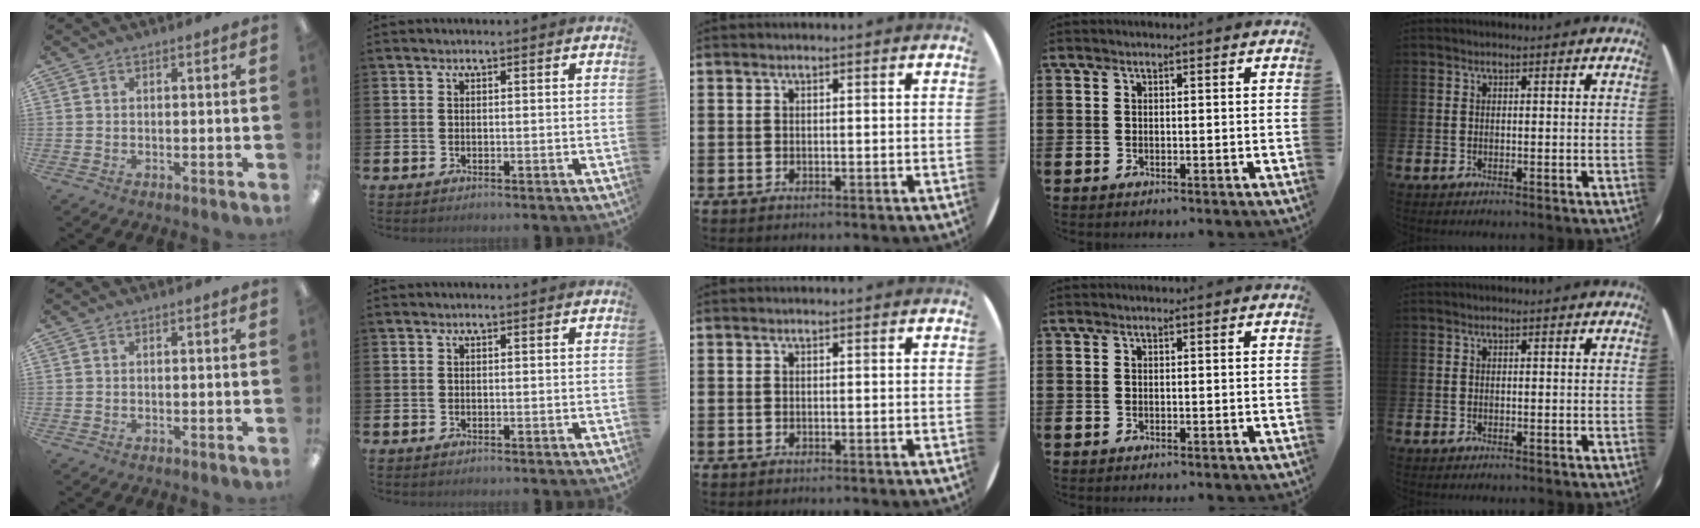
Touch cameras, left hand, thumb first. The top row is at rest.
{}